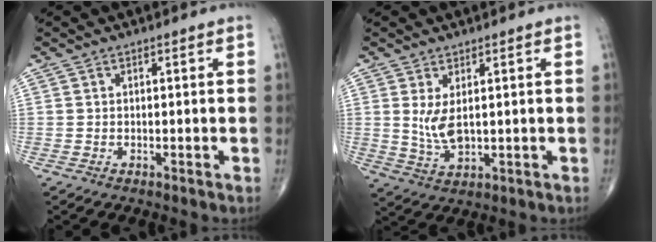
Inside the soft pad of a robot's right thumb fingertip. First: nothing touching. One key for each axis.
{"total": 5.1, "fx": 1.1, "fy": 2.3, "fz": 4.4, "tx": -0.088, "ty": -0.015, "tz": 0.031}